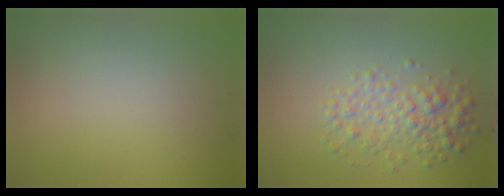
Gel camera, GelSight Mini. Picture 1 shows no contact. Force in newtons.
{"total": 3.4, "press": 3.4, "slide": 0.0}